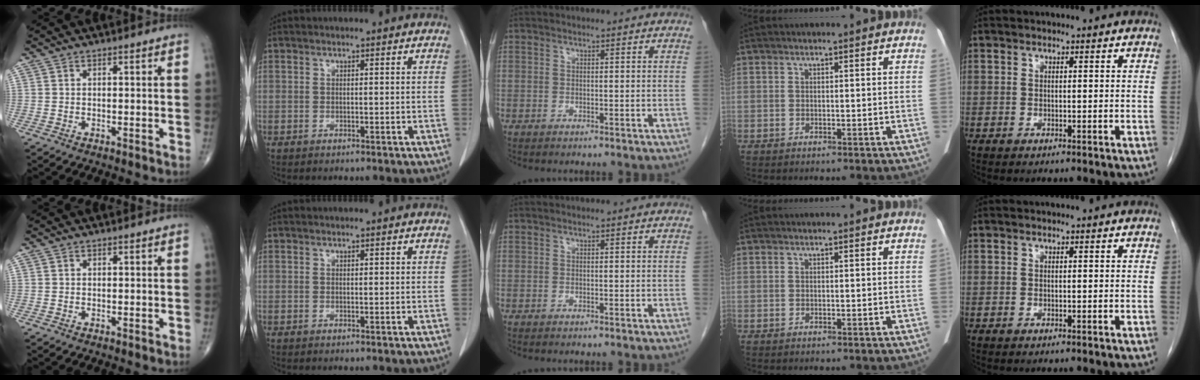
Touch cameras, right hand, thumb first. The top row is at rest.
{}